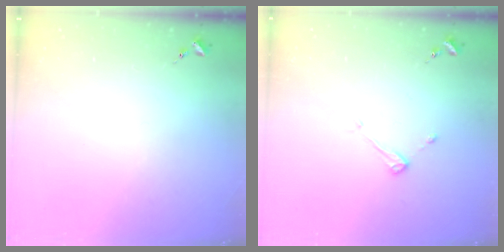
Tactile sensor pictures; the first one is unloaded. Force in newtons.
{"total": 3.9, "press": 3.9, "slide": 0.4}